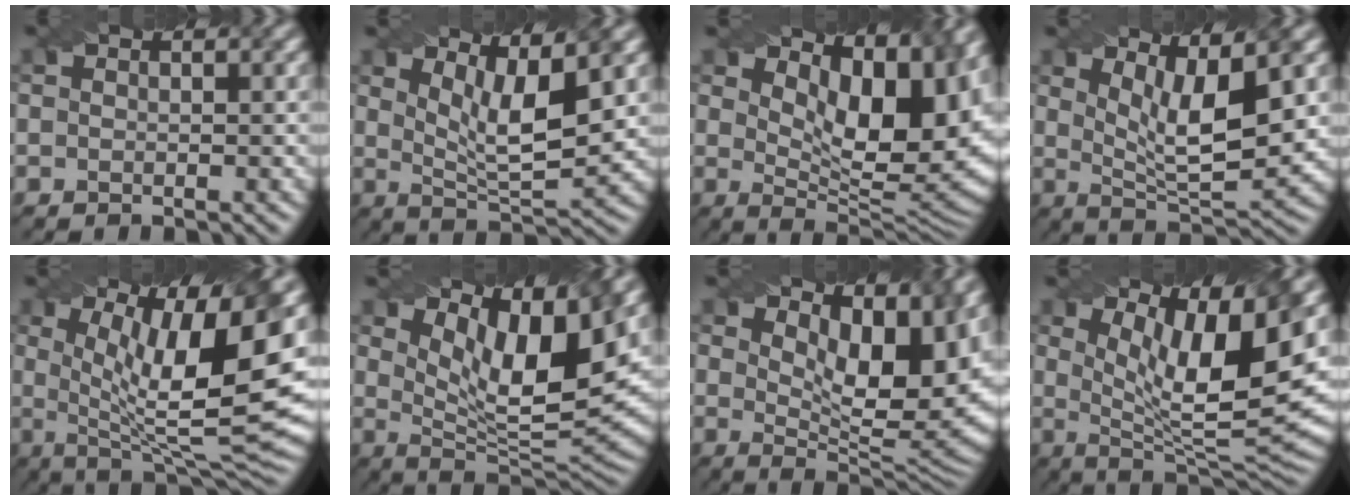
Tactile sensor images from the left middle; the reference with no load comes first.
{"total": 6.3, "force": [3.0, 1.7, 5.3], "torque": [-0.091, -0.005, 0.055]}
{"total": 12.4, "force": [4.8, 5.4, 10.1], "torque": [-0.123, 0.003, 0.075]}
{"total": 7.0, "force": [2.8, 1.9, 6.1], "torque": [-0.107, -0.008, 0.051]}
{"total": 14.4, "force": [2.3, 4.3, 13.5], "torque": [-0.200, -0.008, 0.041]}
{"total": 10.2, "force": [5.0, 3.0, 8.4], "torque": [-0.142, -0.006, 0.090]}
{"total": 10.5, "force": [4.7, 4.0, 8.5], "torque": [-0.120, -0.003, 0.077]}
{"total": 12.2, "force": [4.3, 3.4, 10.9], "torque": [-0.160, -0.009, 0.073]}